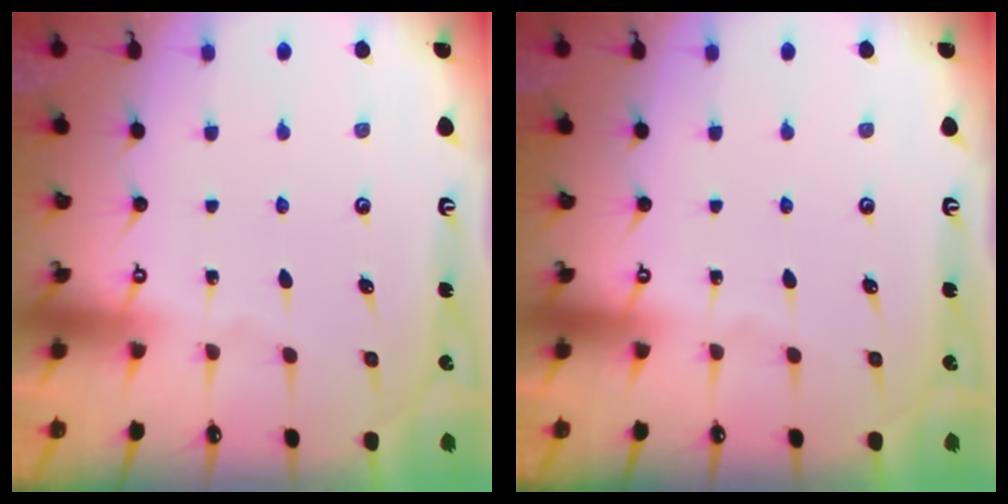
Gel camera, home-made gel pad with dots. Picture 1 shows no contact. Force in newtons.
{"total": 0.0}